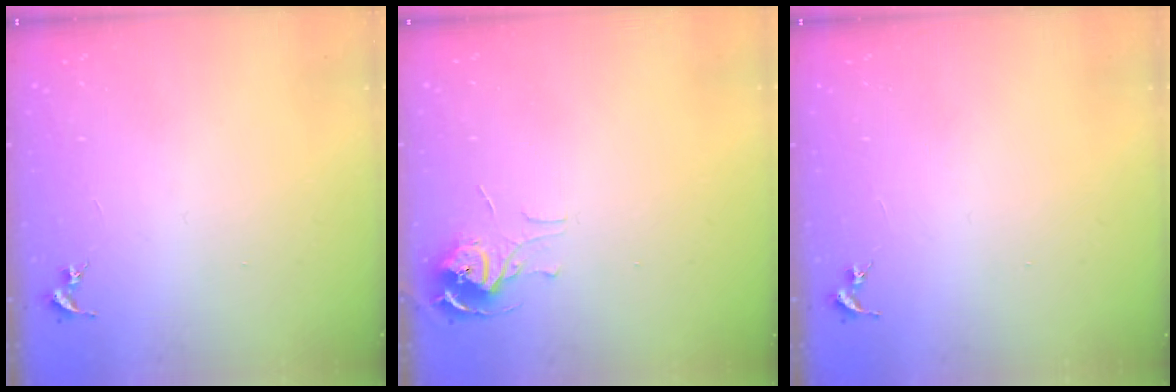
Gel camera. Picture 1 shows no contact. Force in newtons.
{"total": 6.2, "press": 6.1, "slide": 0.5}
{"total": 0.0}